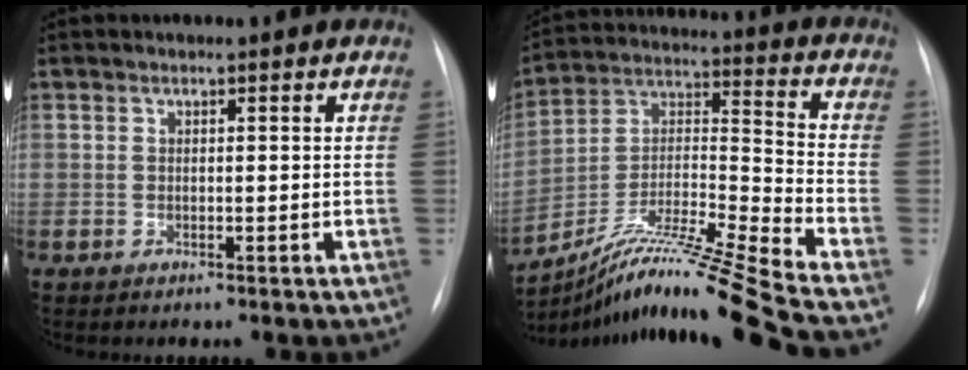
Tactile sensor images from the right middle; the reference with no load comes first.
{"total": 20.1, "force": [-17.1, -2.8, 10.2], "torque": [-0.204, -0.002, -0.307]}